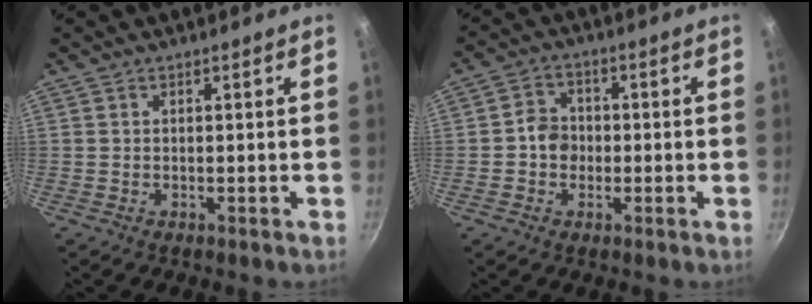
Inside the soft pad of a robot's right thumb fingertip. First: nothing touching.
{"total": 4.8, "force": [-0.7, 4.2, 2.1], "torque": [-0.006, 0.017, -0.020]}